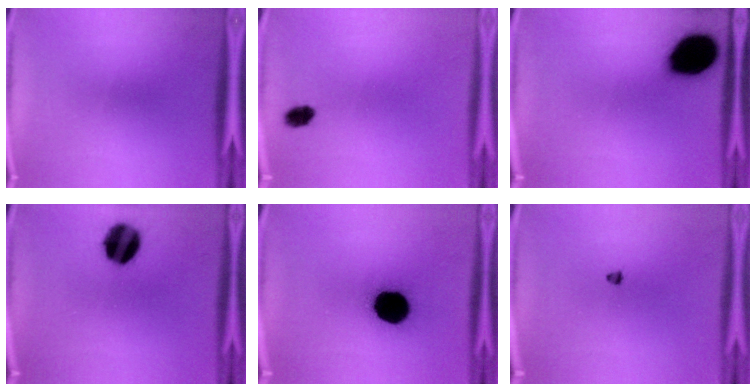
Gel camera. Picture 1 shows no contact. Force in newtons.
{"total": 2.9}
{"total": 16.4}
{"total": 13.0}
{"total": 18.5}
{"total": 1.1}